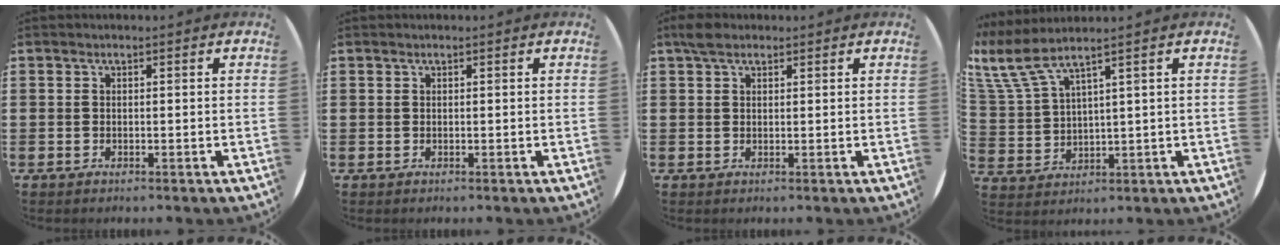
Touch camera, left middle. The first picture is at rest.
{"total": 0.0}
{"total": 2.3, "force": [1.8, 1.0, 1.0], "torque": [-0.015, 0.003, 0.031]}
{"total": 5.4, "force": [3.9, 0.8, 3.7], "torque": [-0.096, -0.015, 0.060]}